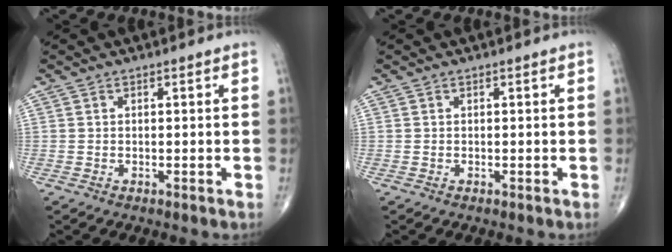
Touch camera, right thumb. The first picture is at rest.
{"total": 0.0}